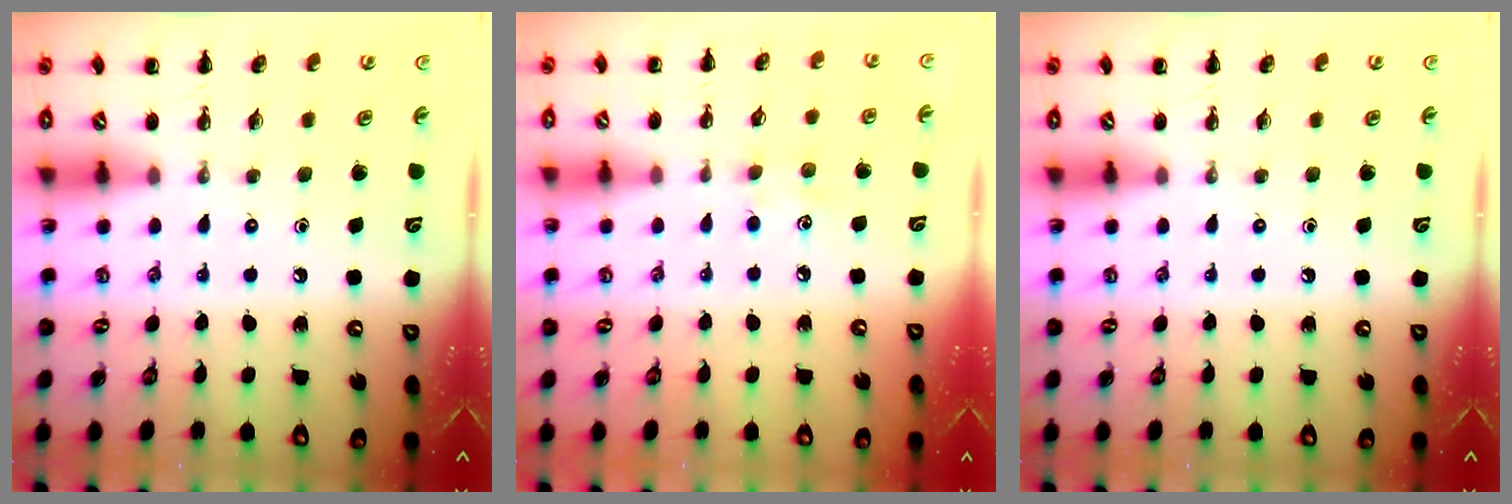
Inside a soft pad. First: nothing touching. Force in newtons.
{"total": 4.0, "press": 3.9, "slide": 1.1}
{"total": 0.0}